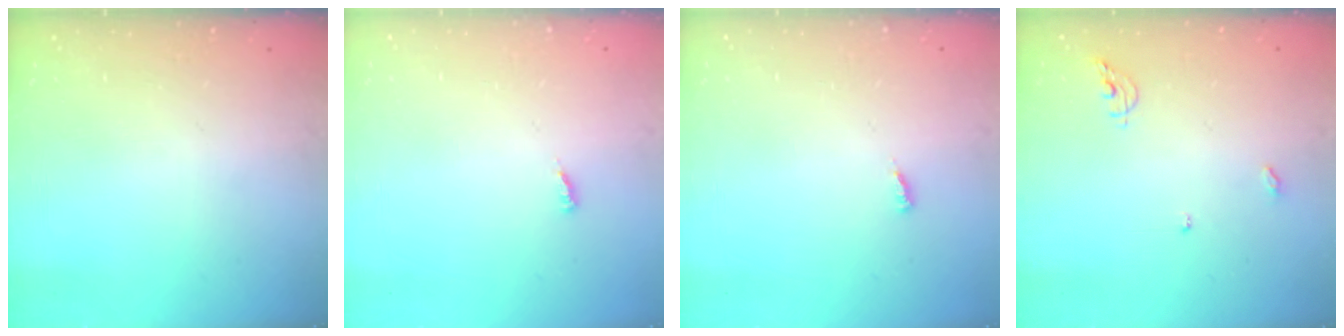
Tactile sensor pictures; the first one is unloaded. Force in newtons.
{"total": 2.6, "press": 2.6, "slide": 0.3}
{"total": 2.6, "press": 2.6, "slide": 0.3}
{"total": 5.4, "press": 5.4, "slide": 0.4}